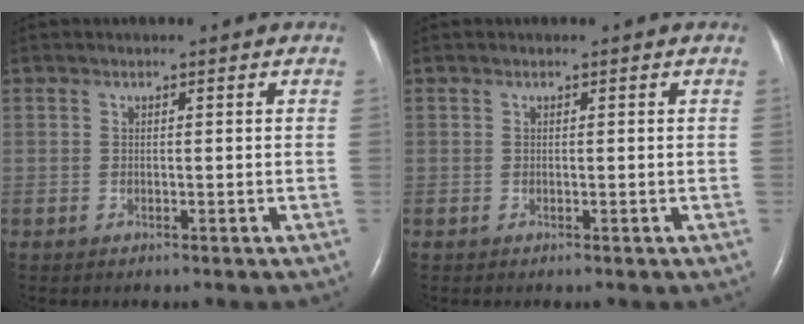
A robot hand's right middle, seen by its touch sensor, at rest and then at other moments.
{"total": 0.0}